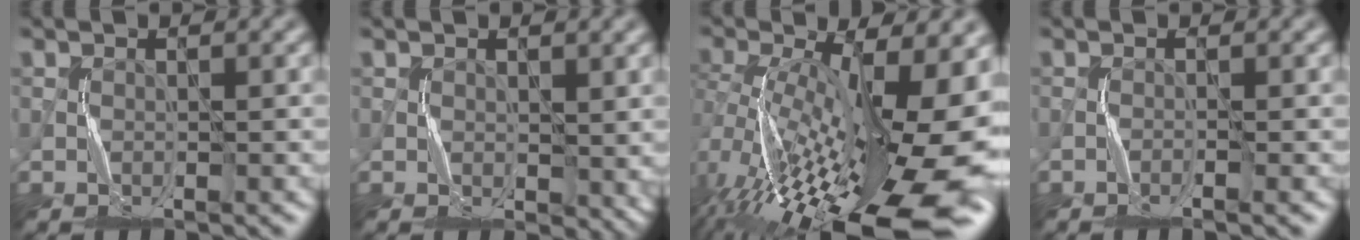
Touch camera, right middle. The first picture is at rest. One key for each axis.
{"total": 2.2, "fx": 0.4, "fy": 1.5, "fz": 1.5, "tx": -0.019, "ty": -0.005, "tz": 0.012}
{"total": 18.6, "fx": -4.5, "fy": 7.1, "fz": 16.6, "tx": -0.275, "ty": -0.016, "tz": -0.069}
{"total": 0.7, "fx": -0.5, "fy": -0.1, "fz": 0.5, "tx": -0.008, "ty": 0.001, "tz": -0.012}